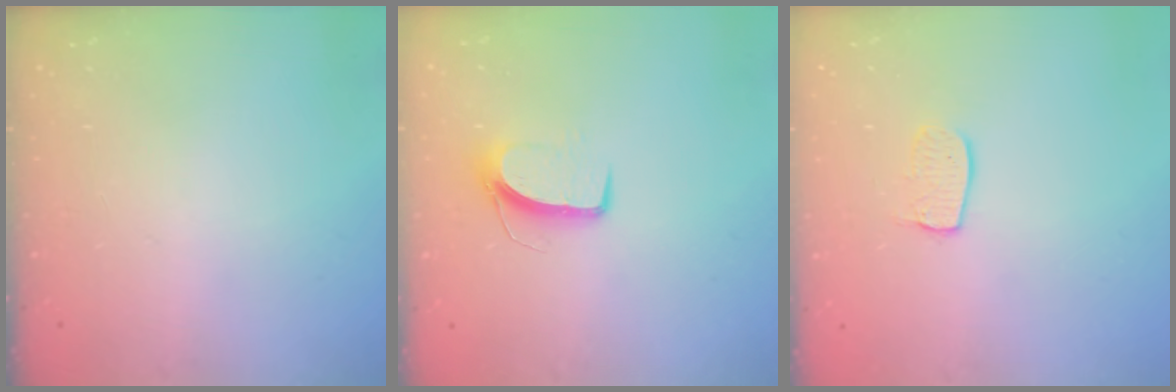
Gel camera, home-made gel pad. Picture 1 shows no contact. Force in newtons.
{"total": 7.8, "press": 7.7, "slide": 0.5}
{"total": 7.1, "press": 7.1, "slide": 0.3}